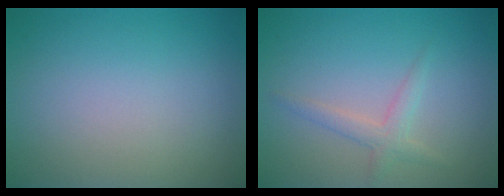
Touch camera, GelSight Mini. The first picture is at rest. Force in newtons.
{"total": 1.8, "press": 1.8, "slide": 0.0}